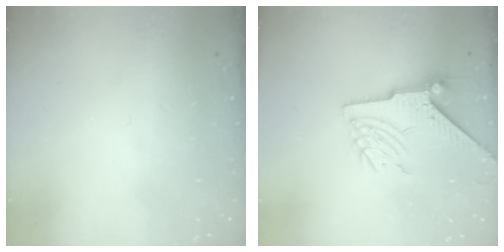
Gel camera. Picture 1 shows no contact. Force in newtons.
{"total": 7.2, "press": 7.2, "slide": 1.0}